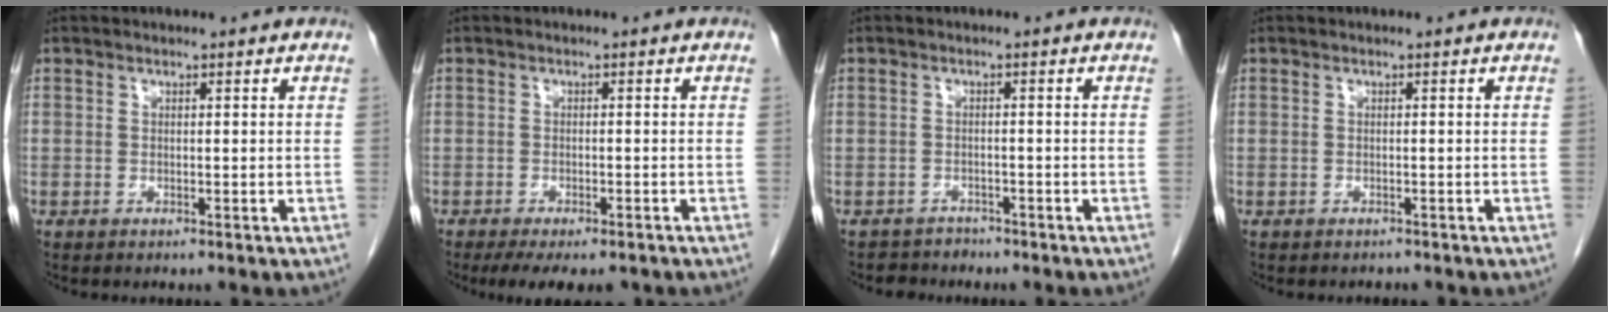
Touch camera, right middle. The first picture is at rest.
{"total": 8.5, "force": [-6.7, 2.7, 4.5], "torque": [-0.062, -0.010, -0.092]}
{"total": 2.4, "force": [-2.0, 1.1, -0.7], "torque": [0.005, 0.002, -0.033]}
{"total": 0.0}